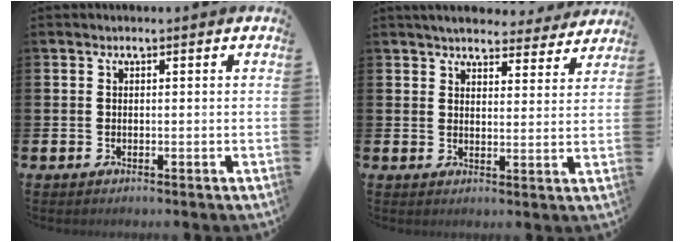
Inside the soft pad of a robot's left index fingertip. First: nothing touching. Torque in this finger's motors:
{"motor_torque": [0.73, -1.41, -0.04, 0.06]}